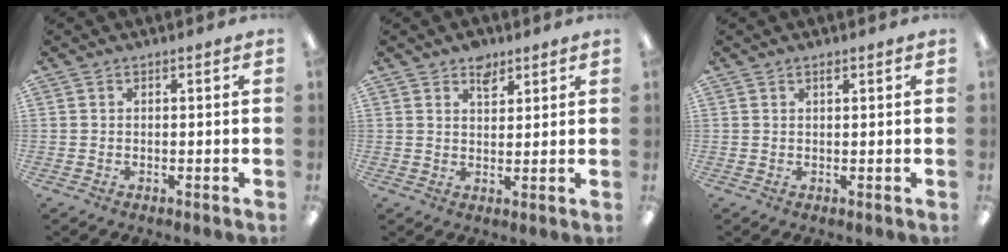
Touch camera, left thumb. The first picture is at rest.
{"total": 4.7, "force": [3.4, 2.7, 1.8], "torque": [-0.011, -0.016, 0.057]}
{"total": 0.9, "force": [0.8, 0.3, 0.4], "torque": [-0.002, -0.002, 0.012]}